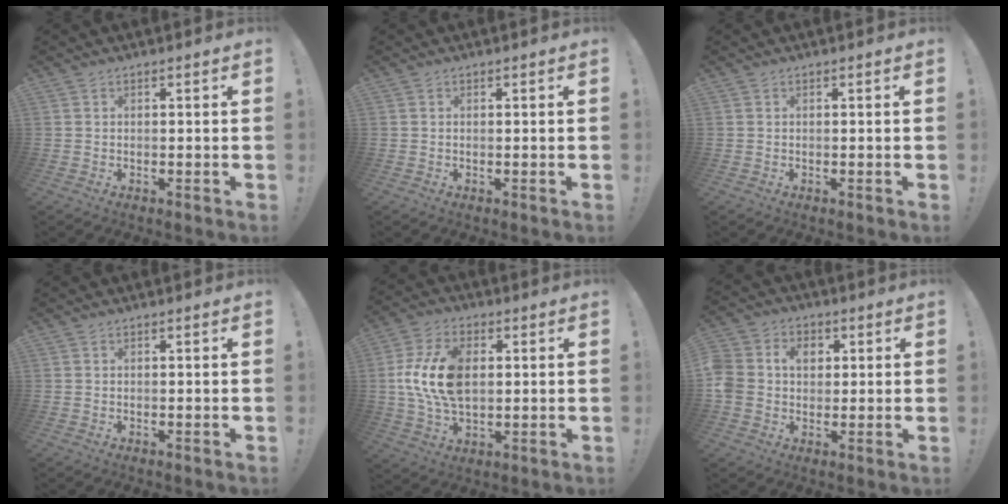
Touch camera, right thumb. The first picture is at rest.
{"total": 0.0}
{"total": 0.0}
{"total": 0.0}
{"total": 16.6, "force": [1.6, 10.3, 12.9], "torque": [-0.246, 0.006, 0.032]}
{"total": 9.2, "force": [1.5, 7.6, 4.9], "torque": [-0.087, 0.010, 0.032]}